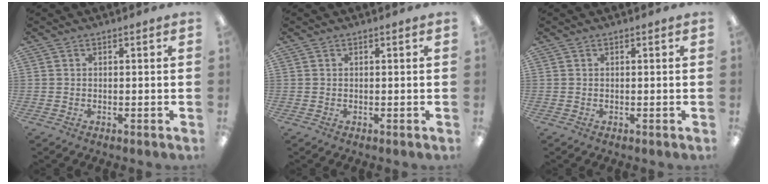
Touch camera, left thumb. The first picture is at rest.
{"total": 0.0}
{"total": 0.0}